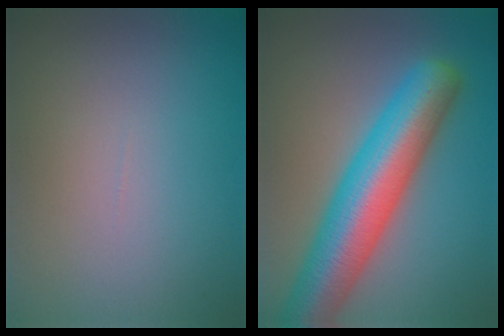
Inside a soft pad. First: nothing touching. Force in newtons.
{"total": 10.2, "press": 10.2, "slide": 0.4}